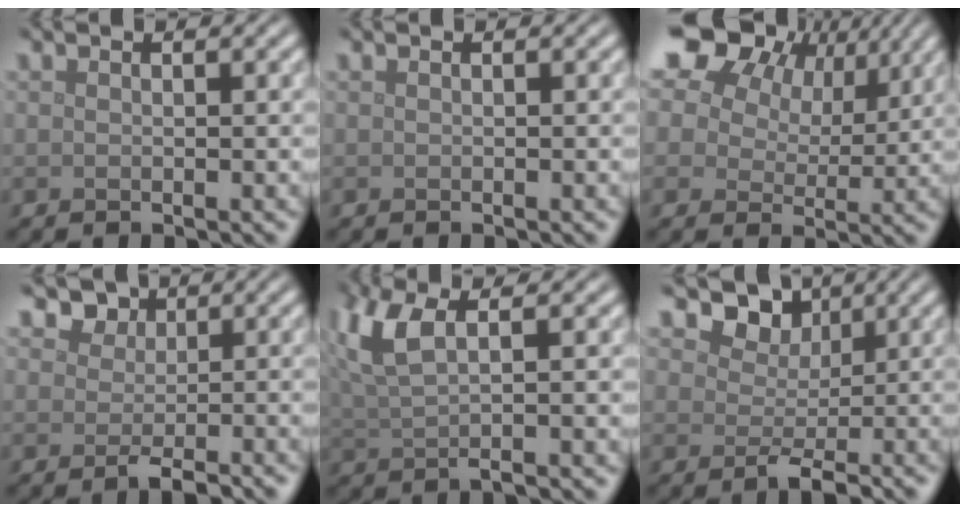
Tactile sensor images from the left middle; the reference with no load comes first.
{"total": 0.0}
{"total": 17.5, "force": [10.1, 11.1, 9.0], "torque": [-0.204, 0.052, 0.188]}
{"total": 2.3, "force": [0.2, 1.9, 1.3], "torque": [-0.010, -0.004, 0.000]}
{"total": 4.7, "force": [1.3, 1.5, 4.2], "torque": [-0.090, 0.008, 0.025]}
{"total": 3.4, "force": [1.3, 2.5, 1.9], "torque": [-0.023, -0.006, 0.012]}